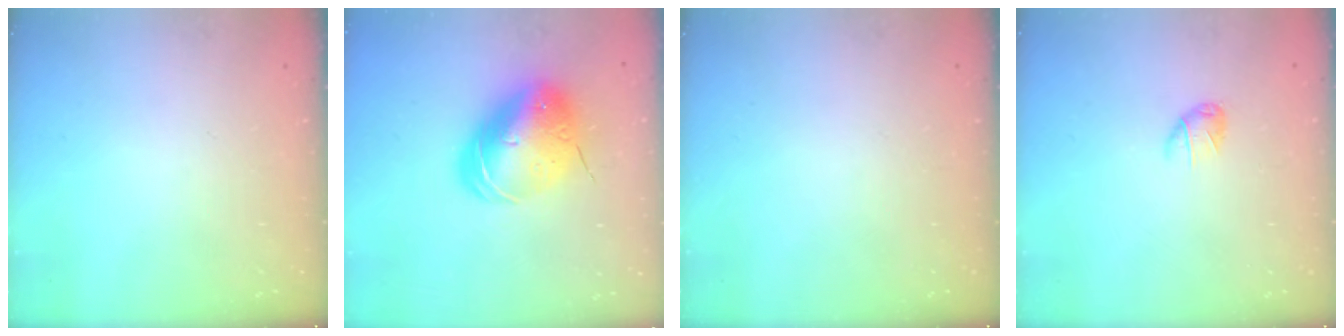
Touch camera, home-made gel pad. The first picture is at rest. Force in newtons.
{"total": 17.1, "press": 16.8, "slide": 3.0}
{"total": 0.0}
{"total": 5.0, "press": 4.9, "slide": 0.7}